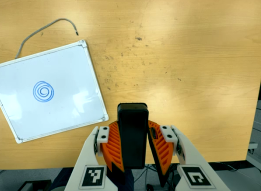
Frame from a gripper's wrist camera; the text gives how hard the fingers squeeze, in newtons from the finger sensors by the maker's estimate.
{"total": 8.7, "left": 7.4, "right": 10.0}